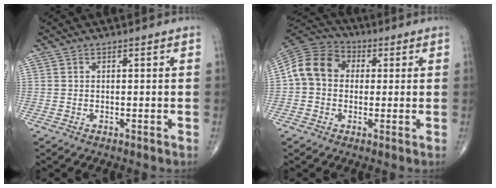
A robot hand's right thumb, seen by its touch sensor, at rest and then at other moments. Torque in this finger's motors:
{"motor_torque": [-0.11, 0.36, 0.20, 0.01, 0.09]}